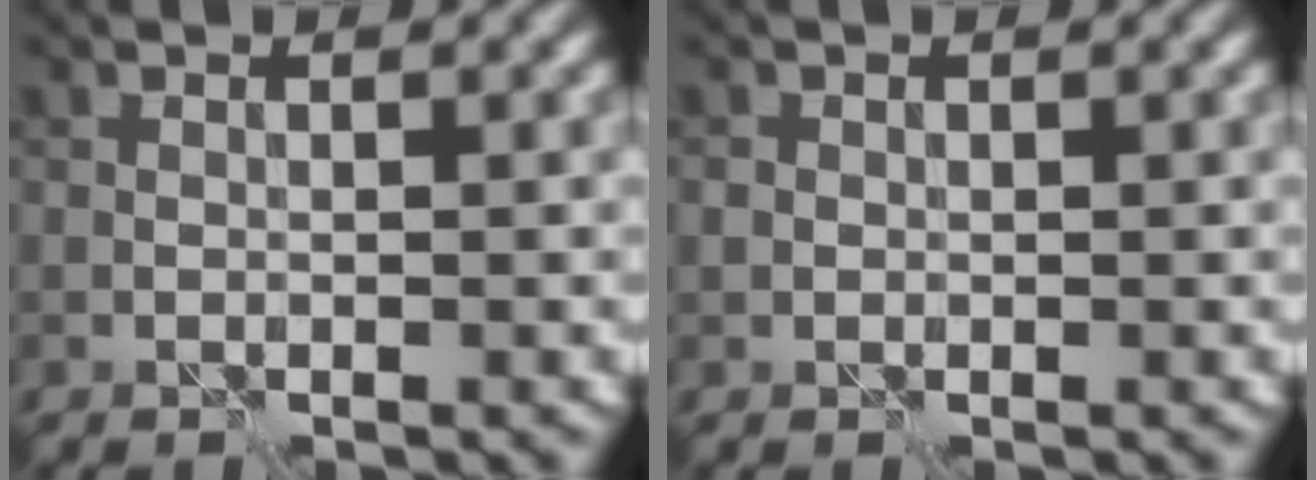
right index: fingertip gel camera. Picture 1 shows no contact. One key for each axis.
{"total": 0.7, "fx": 0.0, "fy": 0.7, "fz": 0.1, "tx": 0.002, "ty": -0.001, "tz": -0.003}